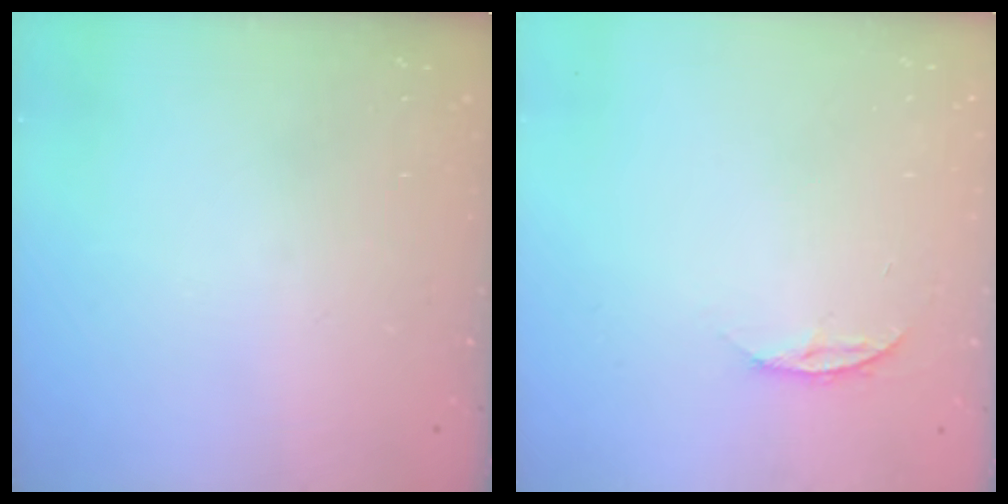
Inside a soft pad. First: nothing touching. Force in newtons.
{"total": 4.4, "press": 4.4, "slide": 0.5}